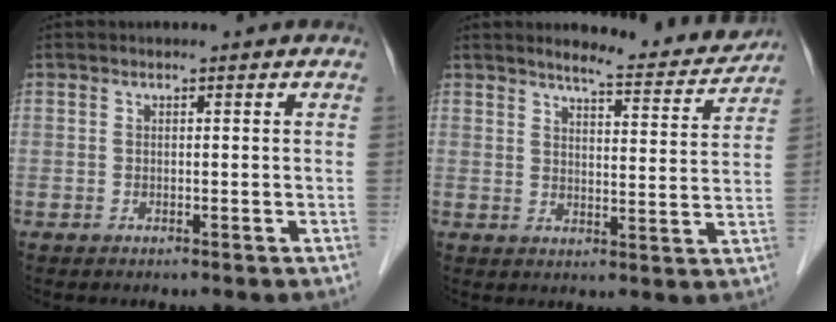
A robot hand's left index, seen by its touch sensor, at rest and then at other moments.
{"total": 9.2, "force": [8.8, 0.7, 2.5], "torque": [-0.038, -0.014, 0.108]}